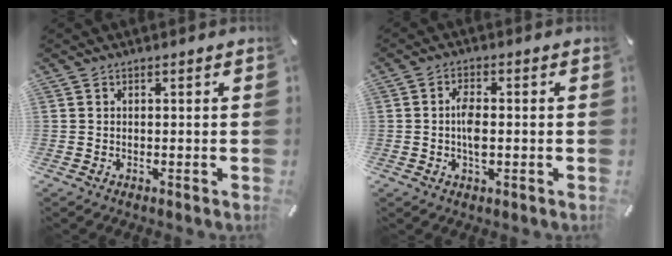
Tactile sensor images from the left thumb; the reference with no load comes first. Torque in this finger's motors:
{"motor_torque": [0.48, 0.44, 0.60, 0.12, 0.00]}